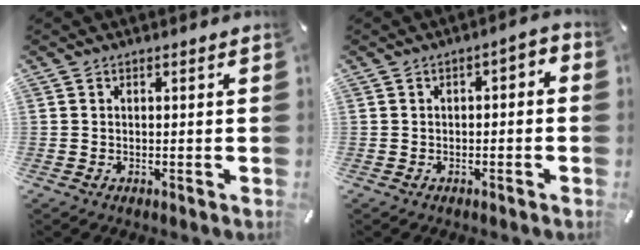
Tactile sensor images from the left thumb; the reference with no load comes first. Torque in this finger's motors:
{"motor_torque": [-0.12, -0.19, 0.05, 0.08, 0.04]}